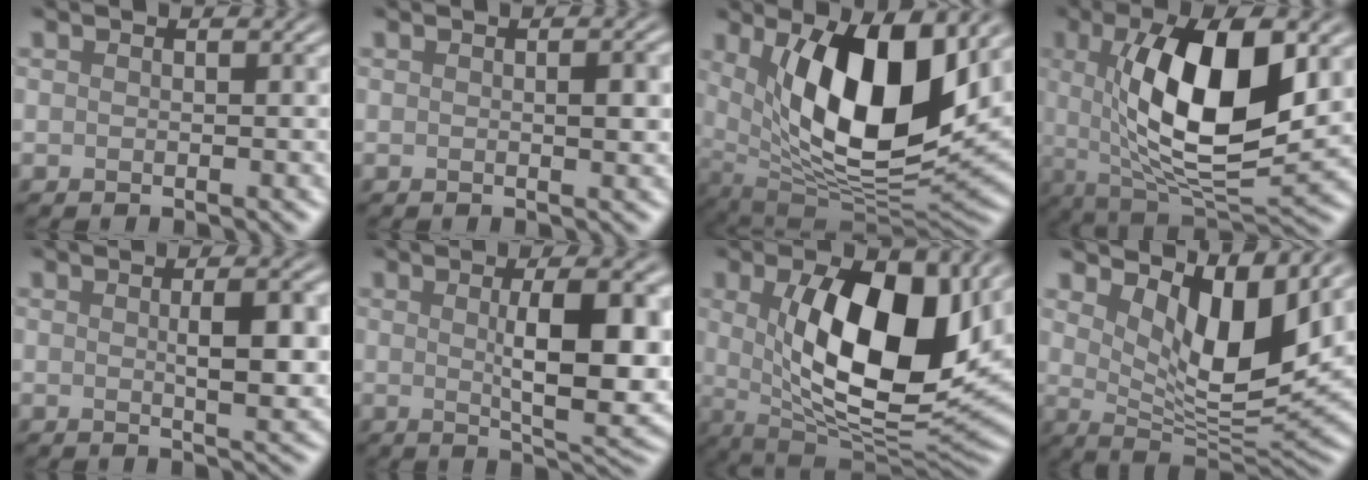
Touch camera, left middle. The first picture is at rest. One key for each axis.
{"total": 1.6, "fx": 0.1, "fy": 0.3, "fz": 1.6, "tx": -0.021, "ty": 0.001, "tz": 0.002}
{"total": 12.5, "fx": 3.5, "fy": 5.1, "fz": 10.9, "tx": -0.175, "ty": -0.021, "tz": 0.062}
{"total": 11.8, "fx": 1.8, "fy": 4.3, "fz": 10.8, "tx": -0.177, "ty": 0.000, "tz": 0.032}
{"total": 5.2, "fx": 0.5, "fy": 1.3, "fz": 5.0, "tx": -0.070, "ty": 0.003, "tz": 0.009}
{"total": 8.4, "fx": 0.8, "fy": 2.3, "fz": 8.1, "tx": -0.110, "ty": -0.001, "tz": 0.017}
{"total": 13.8, "fx": 2.3, "fy": 6.3, "fz": 12.1, "tx": -0.185, "ty": -0.012, "tz": 0.039}
{"total": 8.3, "fx": 3.6, "fy": 3.3, "fz": 6.7, "tx": -0.114, "ty": -0.022, "tz": 0.059}